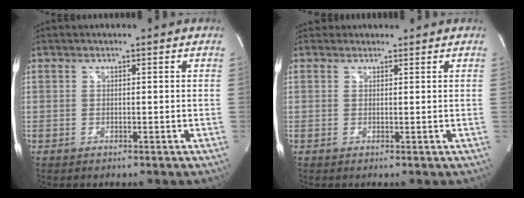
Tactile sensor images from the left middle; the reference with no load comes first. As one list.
[{"total": 1.9, "force": [1.6, 1.0, -0.3], "torque": [0.009, 0.020, 0.021]}]